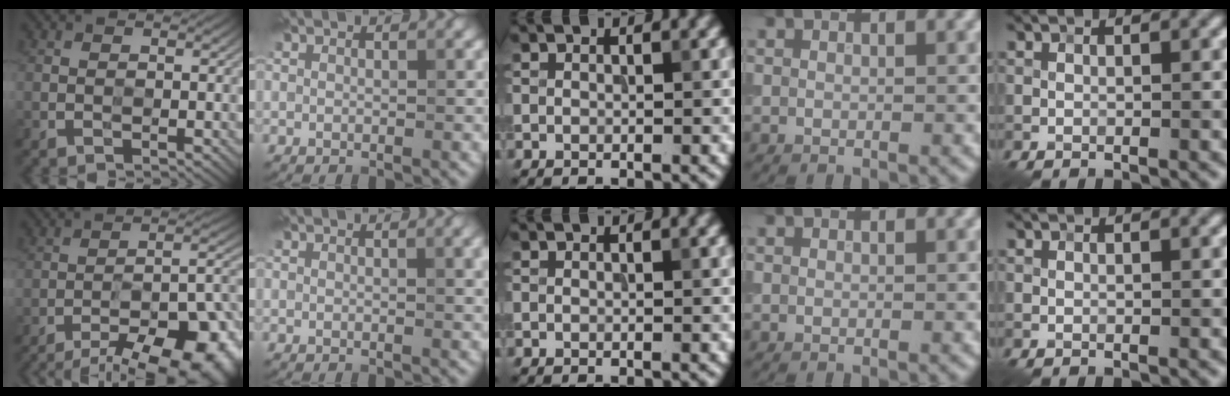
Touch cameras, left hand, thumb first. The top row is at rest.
{"thumb": {"total": 16.7, "force": [-11.7, 5.2, 10.8], "torque": [-0.124, -0.001, -0.168]}, "index": {"total": 2.0, "force": [0.8, 0.6, 1.7], "torque": [-0.023, 0.002, 0.015]}}